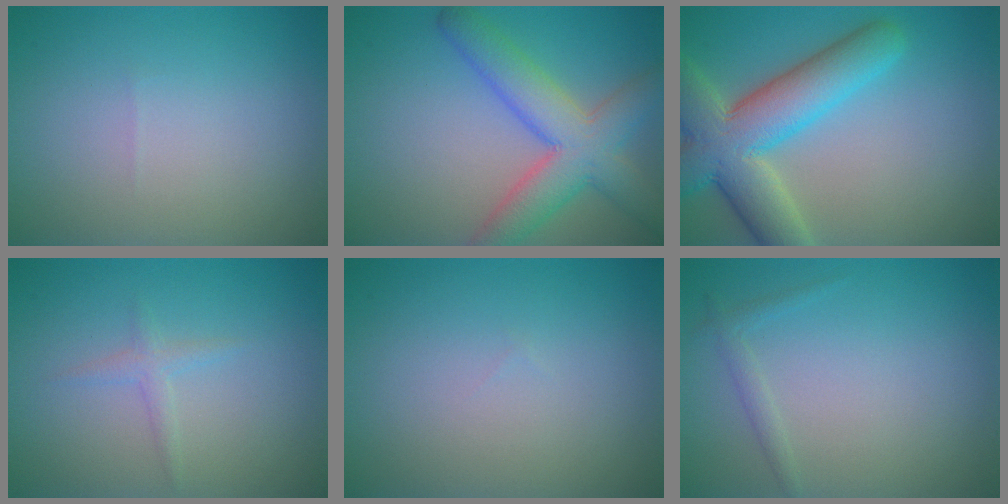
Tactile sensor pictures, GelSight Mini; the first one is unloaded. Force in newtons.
{"total": 6.8, "press": 6.8, "slide": 0.3}
{"total": 9.0, "press": 9.0, "slide": 0.6}
{"total": 1.2, "press": 1.2, "slide": 0.0}
{"total": 0.0}
{"total": 1.0, "press": 1.0, "slide": 0.0}